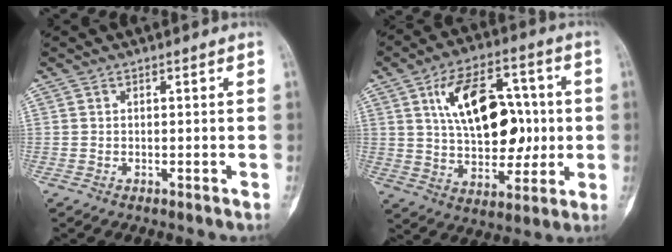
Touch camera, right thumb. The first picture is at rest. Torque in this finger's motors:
{"motor_torque": [-0.74, 2.35, 0.50, 0.33, 0.48]}